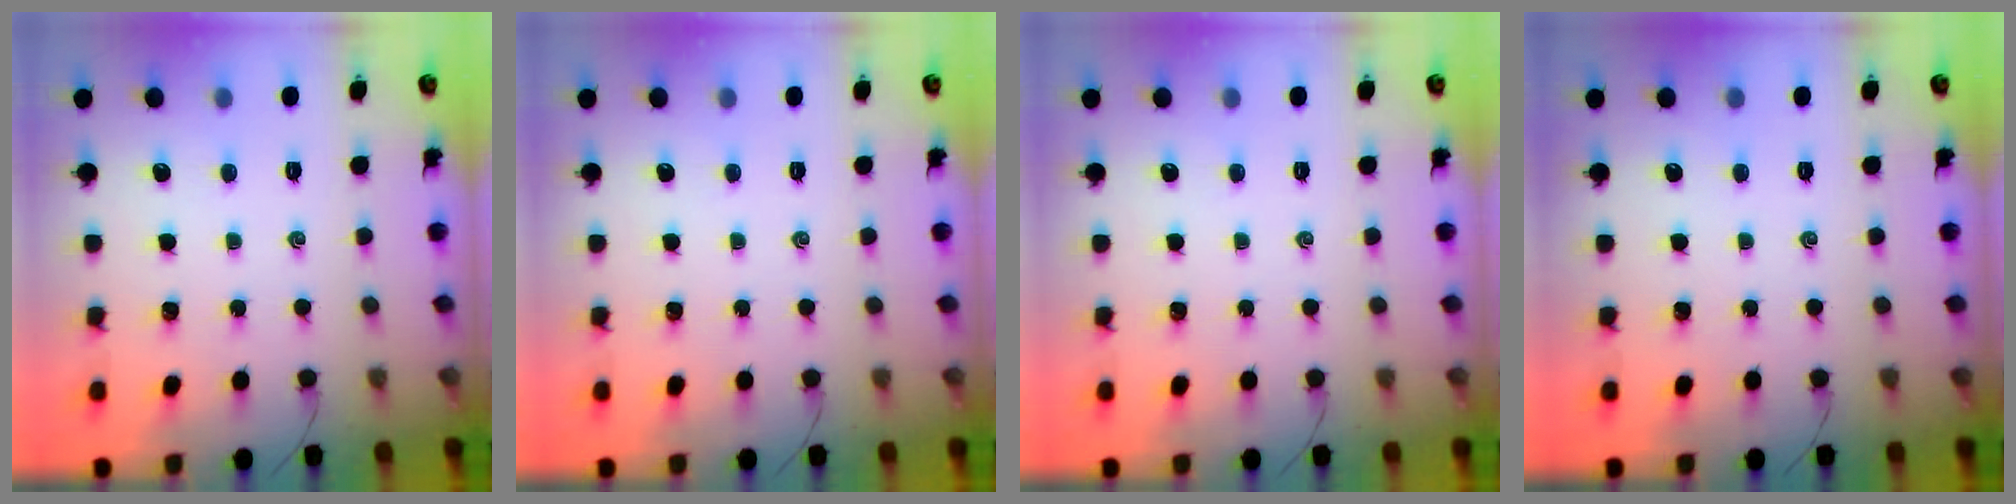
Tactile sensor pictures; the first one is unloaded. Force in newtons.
{"total": 0.0}
{"total": 0.0}
{"total": 0.0}